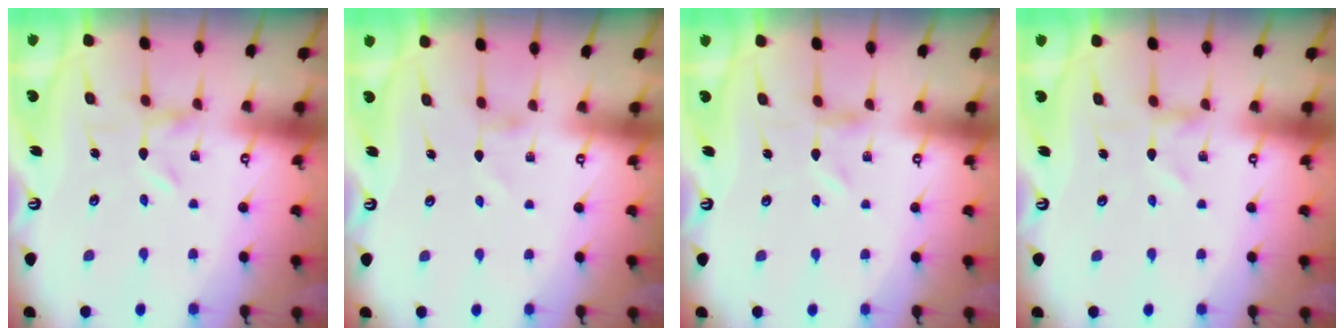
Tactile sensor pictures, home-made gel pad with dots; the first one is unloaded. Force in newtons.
{"total": 0.6, "press": 0.5, "slide": 0.3}
{"total": 0.0}
{"total": 0.0}